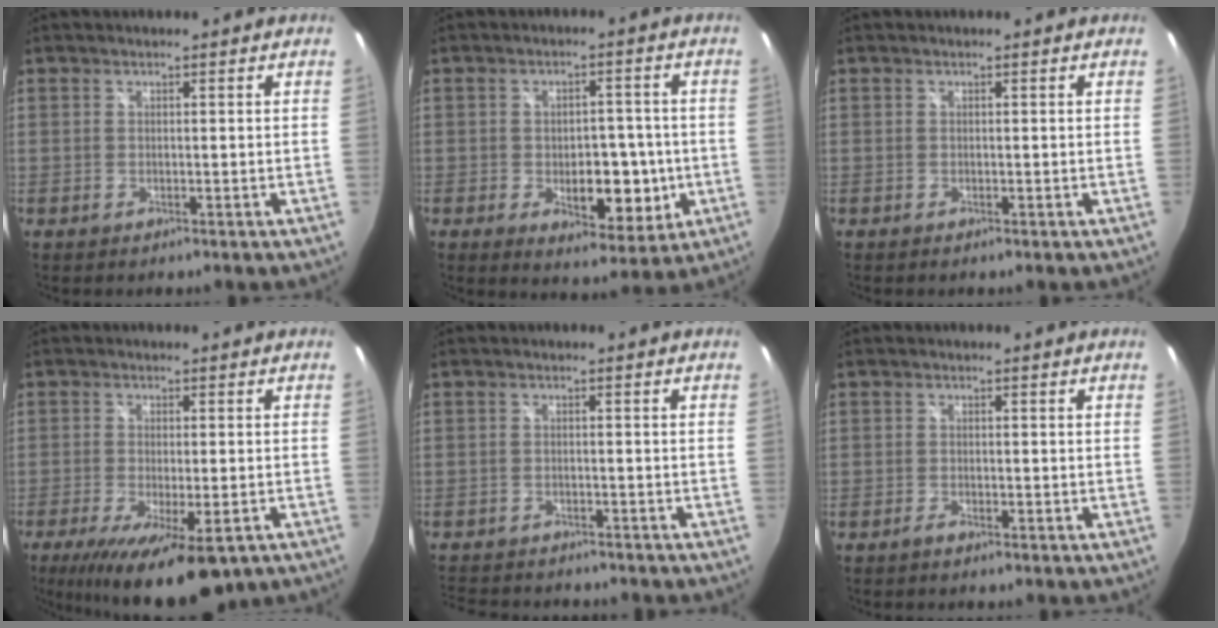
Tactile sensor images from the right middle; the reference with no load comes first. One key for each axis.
{"total": 9.9, "fx": -2.3, "fy": 5.8, "fz": 7.8, "tx": -0.120, "ty": -0.008, "tz": -0.020}
{"total": 0.0}
{"total": 14.8, "fx": -8.5, "fy": 4.6, "fz": 11.1, "tx": -0.204, "ty": -0.048, "tz": -0.127}
{"total": 8.2, "fx": -7.5, "fy": 2.5, "fz": 2.4, "tx": -0.068, "ty": -0.011, "tz": -0.117}
{"total": 1.1, "fx": -0.9, "fy": 0.2, "fz": 0.5, "tx": -0.011, "ty": -0.002, "tz": -0.019}